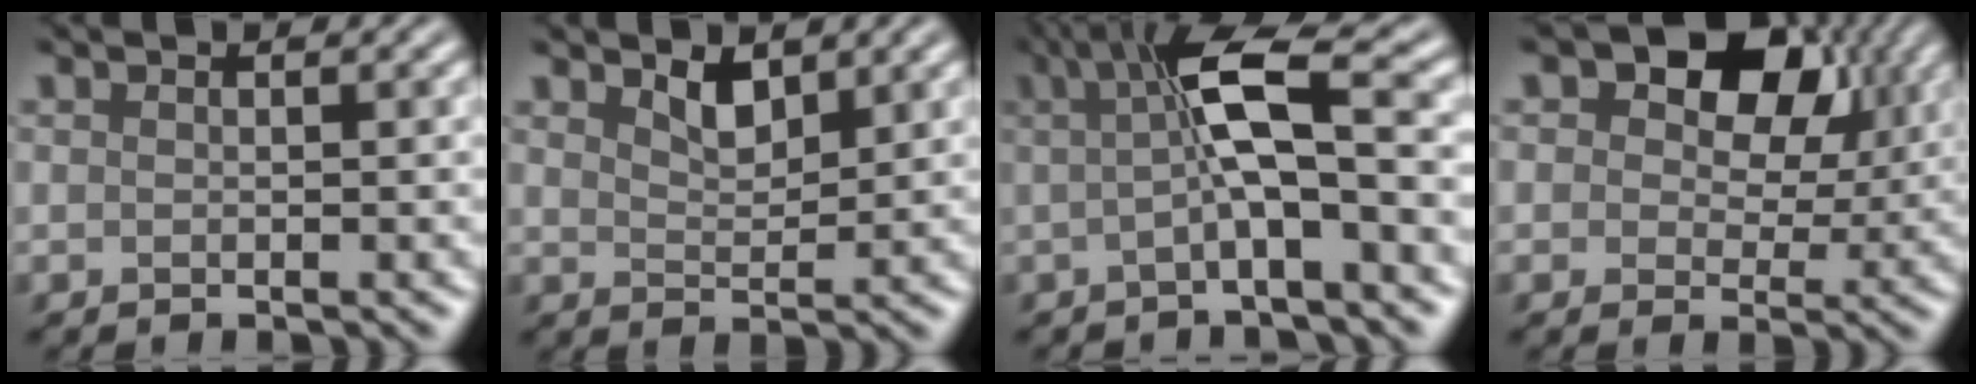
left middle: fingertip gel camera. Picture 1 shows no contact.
{"total": 1.9, "force": [1.7, 0.5, 0.6], "torque": [-0.017, 0.001, 0.037]}
{"total": 6.5, "force": [0.6, 1.2, 6.4], "torque": [-0.104, 0.016, 0.007]}
{"total": 8.7, "force": [4.0, 5.4, 5.5], "torque": [-0.073, 0.016, 0.049]}